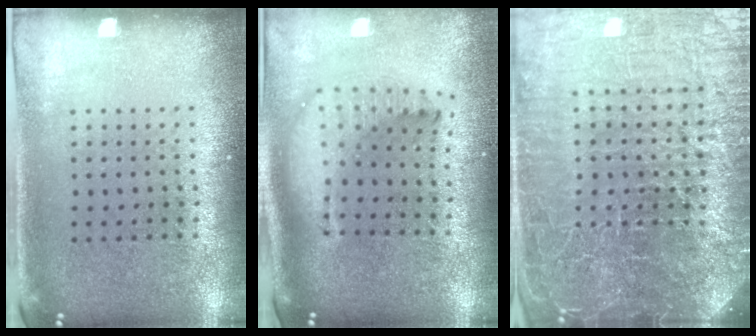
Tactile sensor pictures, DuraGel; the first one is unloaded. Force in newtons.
{"total": 2.3, "press": 1.7, "slide": 1.5}
{"total": 6.9, "press": 6.1, "slide": 3.3}